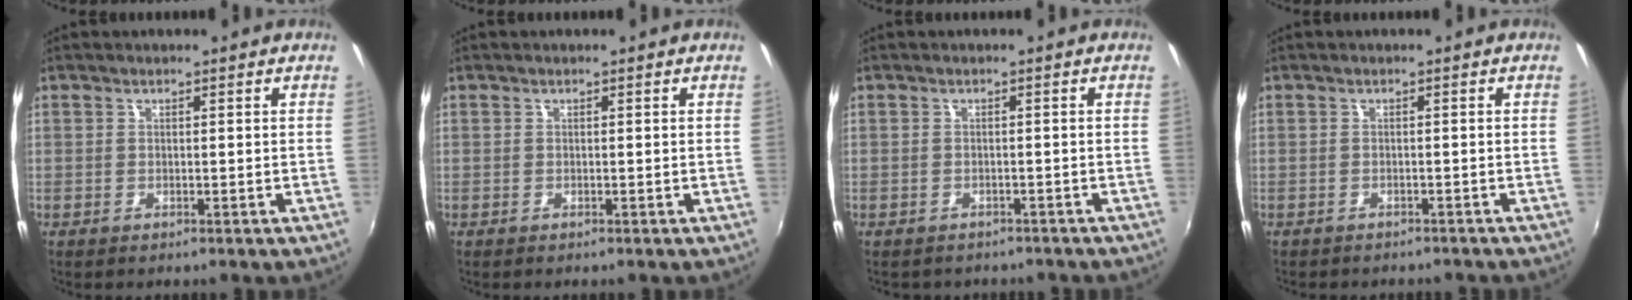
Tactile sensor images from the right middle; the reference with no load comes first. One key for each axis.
{"total": 0.0}
{"total": 3.8, "fx": -3.1, "fy": 1.8, "fz": 1.1, "tx": -0.024, "ty": -0.014, "tz": -0.038}
{"total": 3.3, "fx": -3.0, "fy": 1.1, "fz": 0.9, "tx": -0.022, "ty": -0.011, "tz": -0.039}